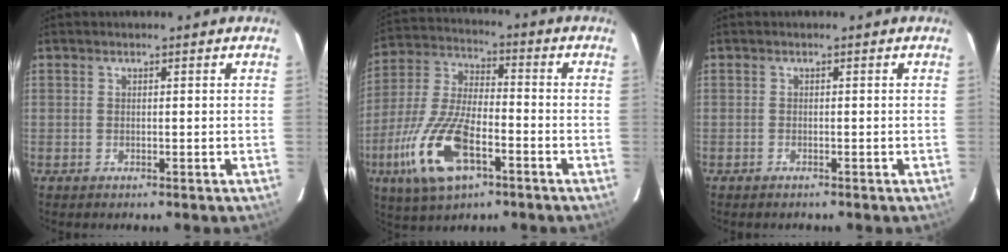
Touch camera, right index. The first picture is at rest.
{"total": 17.1, "force": [-7.6, 7.1, 13.5], "torque": [-0.301, -0.018, -0.145]}
{"total": 0.7, "force": [-0.6, 0.3, 0.1], "torque": [-0.002, 0.003, -0.010]}